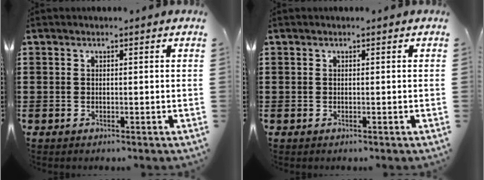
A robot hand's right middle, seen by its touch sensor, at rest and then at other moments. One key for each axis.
{"total": 0.0}